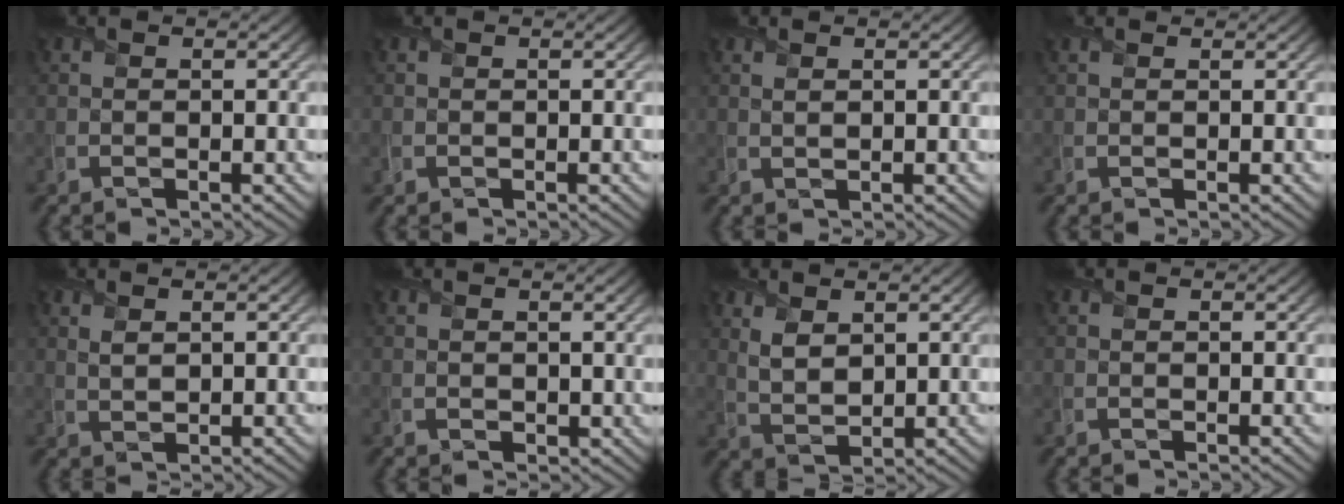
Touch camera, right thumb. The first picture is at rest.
{"total": 0.9, "force": [-0.2, 0.8, 0.2], "torque": [-0.006, -0.005, -0.007]}
{"total": 0.8, "force": [0.5, 0.2, 0.6], "torque": [-0.016, 0.002, 0.010]}
{"total": 0.8, "force": [0.7, 0.2, 0.2], "torque": [-0.010, 0.005, 0.010]}
{"total": 1.5, "force": [0.8, 0.6, 1.1], "torque": [-0.032, -0.001, 0.021]}
{"total": 0.7, "force": [0.2, 0.6, 0.4], "torque": [-0.010, -0.005, 0.006]}
{"total": 3.8, "force": [1.8, 1.9, 2.7], "torque": [-0.069, -0.005, 0.042]}
{"total": 0.0}